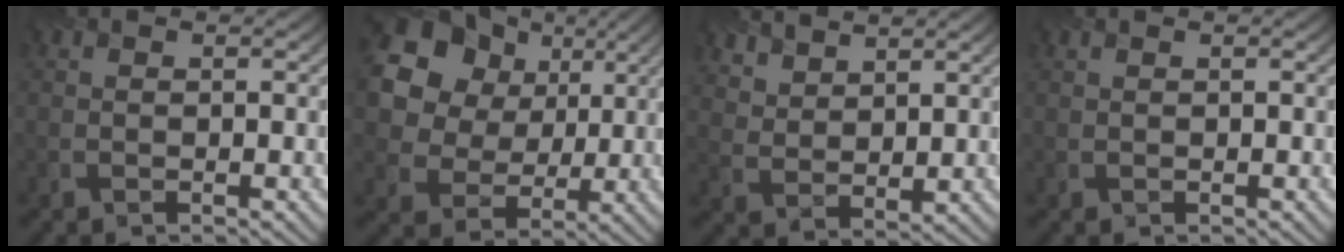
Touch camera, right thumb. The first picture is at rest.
{"total": 17.5, "force": [7.1, 13.8, 8.1], "torque": [-0.244, 0.059, 0.152]}
{"total": 5.6, "force": [4.6, 2.3, 2.1], "torque": [-0.054, -0.020, 0.114]}
{"total": 0.0}